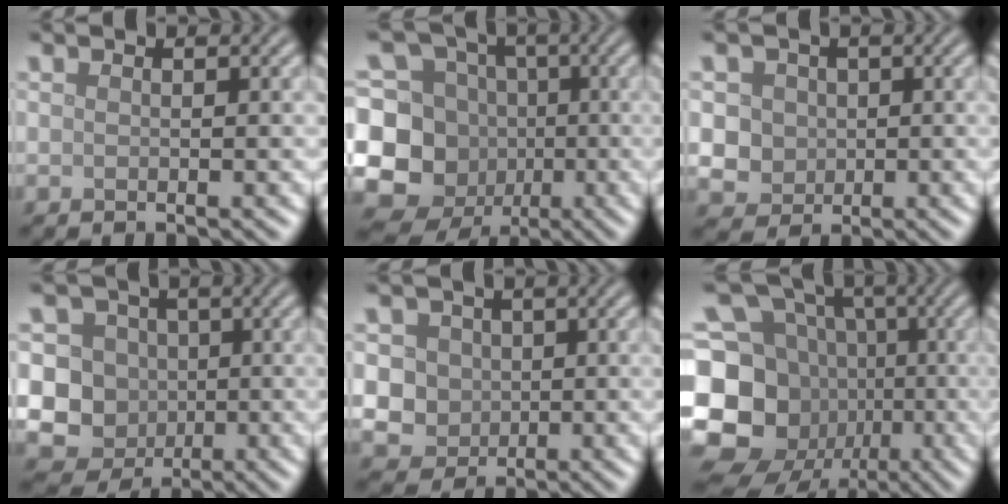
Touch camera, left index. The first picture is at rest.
{"total": 14.2, "force": [-3.5, 13.0, 4.5], "torque": [-0.136, 0.008, -0.069]}
{"total": 4.6, "force": [1.0, 4.0, 1.9], "torque": [-0.032, 0.018, 0.006]}
{"total": 10.8, "force": [-0.4, 10.2, 3.4], "torque": [-0.067, 0.025, -0.035]}
{"total": 5.3, "force": [1.1, 4.6, 2.2], "torque": [-0.033, 0.019, 0.006]}
{"total": 18.3, "force": [-4.7, 15.8, 8.1], "torque": [-0.211, -0.001, -0.101]}